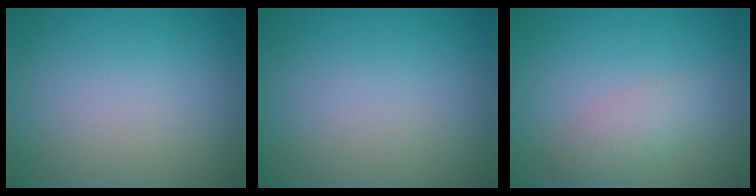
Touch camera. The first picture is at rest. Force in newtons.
{"total": 0.0}
{"total": 2.1, "press": 2.1, "slide": 0.2}